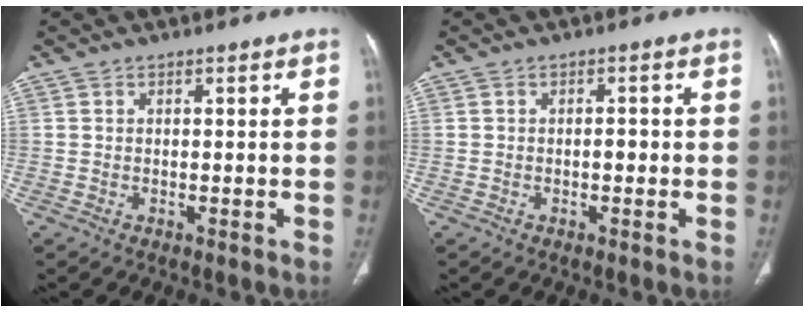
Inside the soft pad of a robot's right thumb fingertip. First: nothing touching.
{"total": 1.1, "force": [-0.2, 0.6, 0.9], "torque": [-0.008, 0.003, -0.006]}